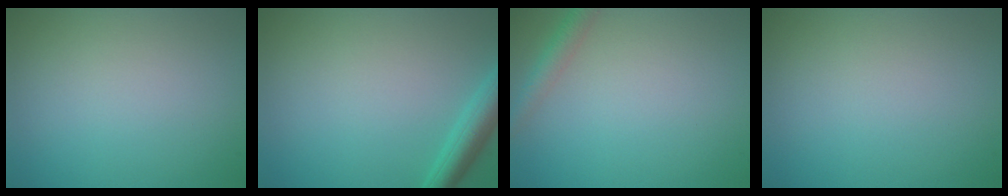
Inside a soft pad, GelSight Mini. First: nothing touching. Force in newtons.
{"total": 3.1, "press": 3.1, "slide": 0.2}
{"total": 1.9, "press": 1.9, "slide": 0.1}
{"total": 0.0}